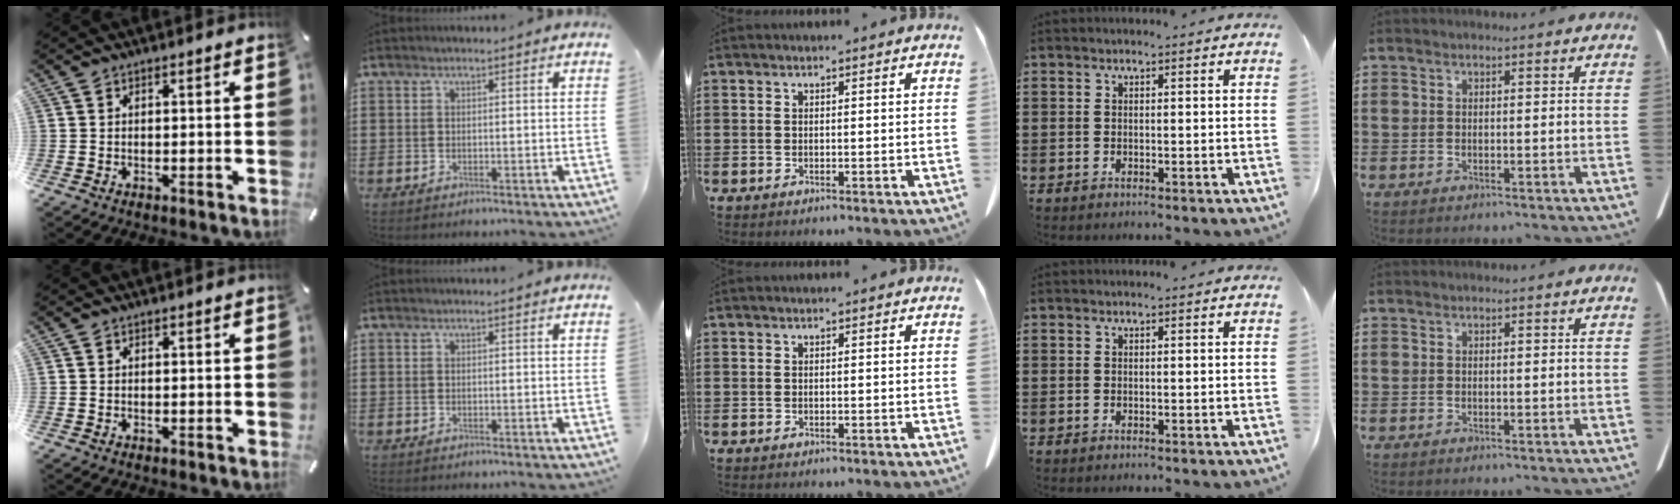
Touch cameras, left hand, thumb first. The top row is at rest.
{}